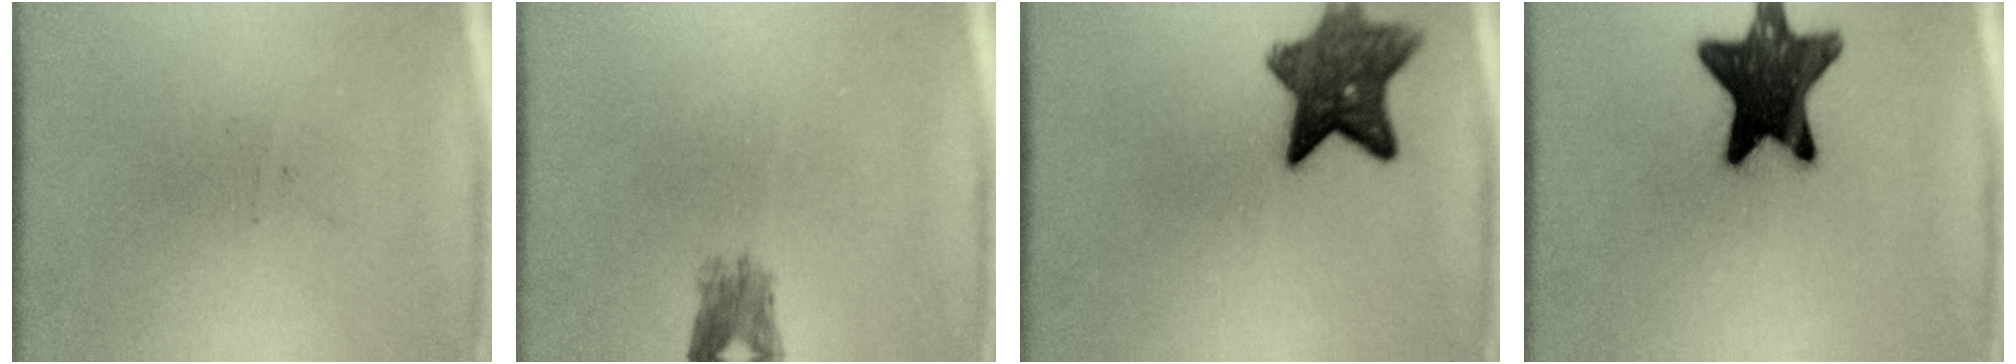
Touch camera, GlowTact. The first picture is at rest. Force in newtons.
{"total": 2.5}
{"total": 8.9}
{"total": 15.1}